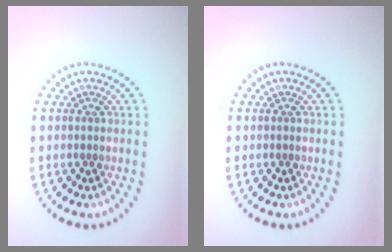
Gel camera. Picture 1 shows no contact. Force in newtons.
{"total": 0.0}